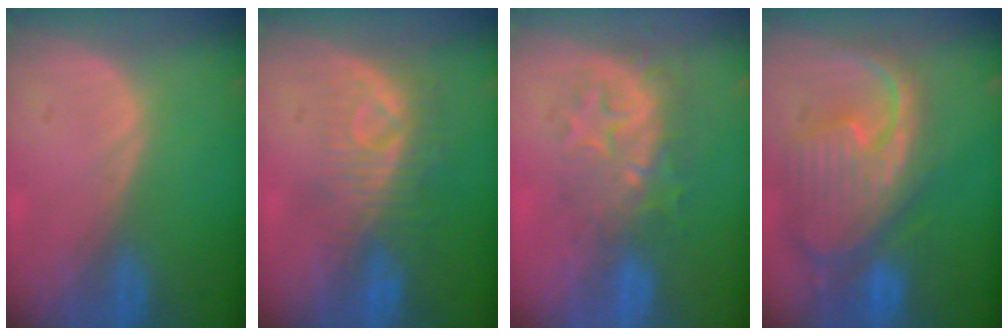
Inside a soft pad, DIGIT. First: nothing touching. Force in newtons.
{"total": 8.3, "press": 7.4, "slide": 3.7}
{"total": 9.0, "press": 8.0, "slide": 4.2}
{"total": 12.4, "press": 10.6, "slide": 6.5}